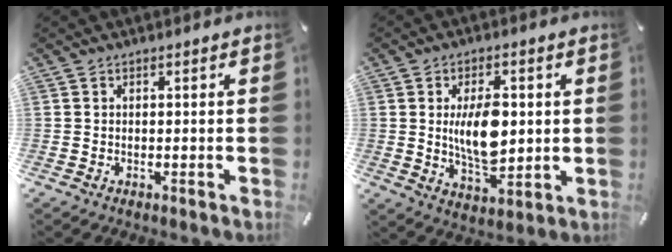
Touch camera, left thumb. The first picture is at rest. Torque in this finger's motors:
{"motor_torque": [0.36, 0.36, 0.77, 0.12, 0.18]}